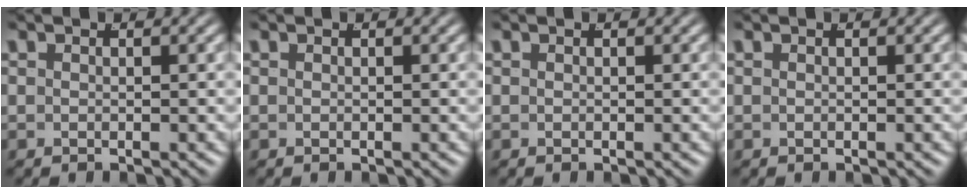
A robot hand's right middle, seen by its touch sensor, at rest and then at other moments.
{"total": 0.0}
{"total": 0.0}
{"total": 0.0}